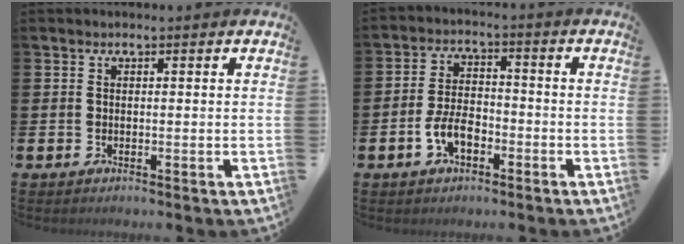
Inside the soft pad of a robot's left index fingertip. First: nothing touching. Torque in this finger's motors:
{"motor_torque": [0.84, 0.75, 0.17, 0.16]}